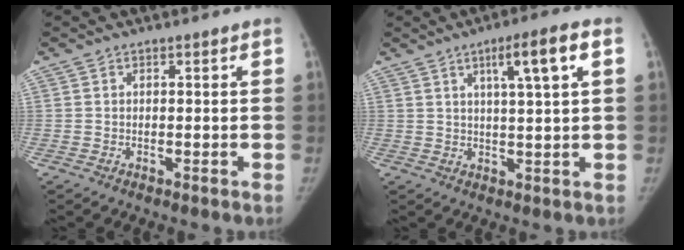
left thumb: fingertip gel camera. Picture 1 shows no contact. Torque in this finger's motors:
{"motor_torque": [0.84, 0.67, 0.92, -0.48, 0.21]}